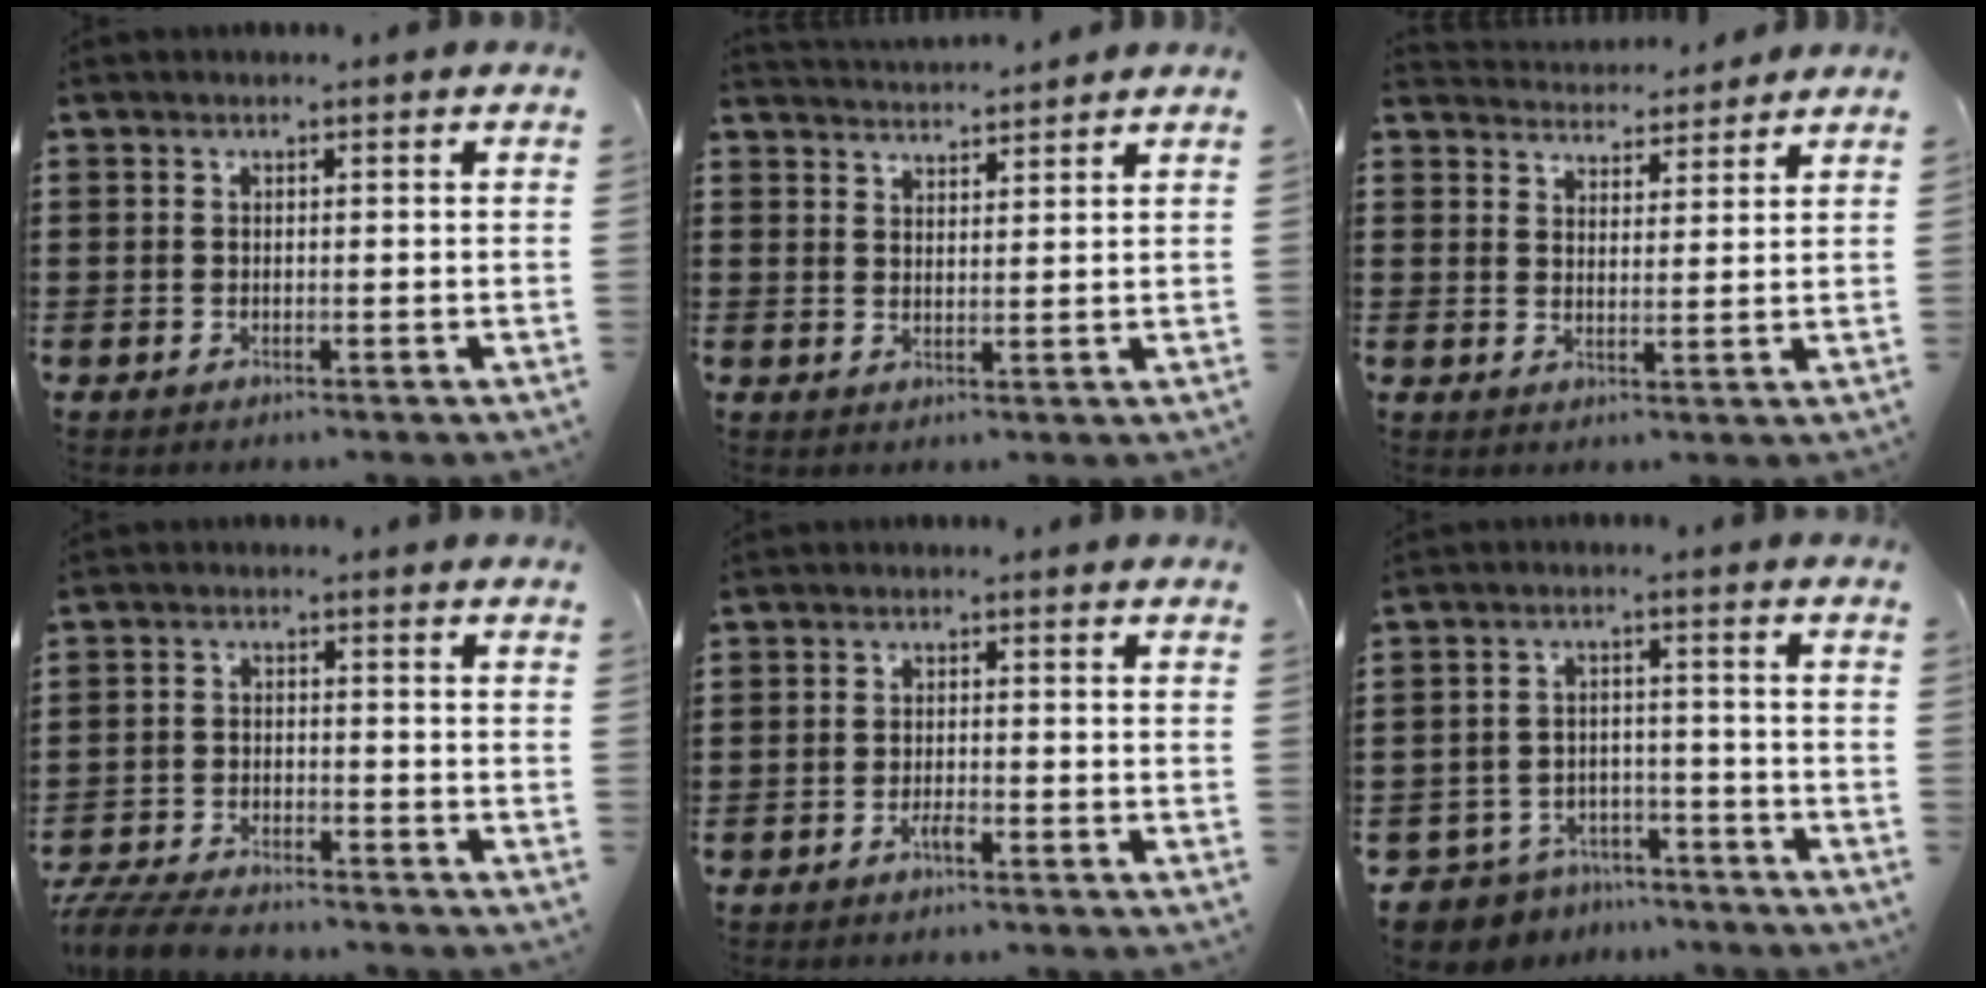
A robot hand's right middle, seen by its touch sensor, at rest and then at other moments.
{"total": 3.0, "force": [2.9, 0.0, -0.2], "torque": [-0.006, -0.010, 0.055]}
{"total": 3.5, "force": [3.5, 0.6, -0.5], "torque": [-0.004, -0.018, 0.063]}
{"total": 5.3, "force": [-5.1, 1.0, 1.2], "torque": [-0.037, 0.000, -0.105]}
{"total": 1.6, "force": [-1.2, 0.4, 1.0], "torque": [-0.022, -0.002, -0.023]}
{"total": 5.1, "force": [-5.0, 1.2, 0.2], "torque": [-0.032, 0.003, -0.107]}